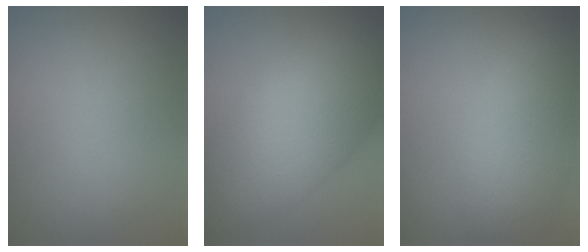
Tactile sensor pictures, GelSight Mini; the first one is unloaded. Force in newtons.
{"total": 10.0, "press": 10.0, "slide": 0.4}
{"total": 7.0, "press": 7.0, "slide": 0.6}